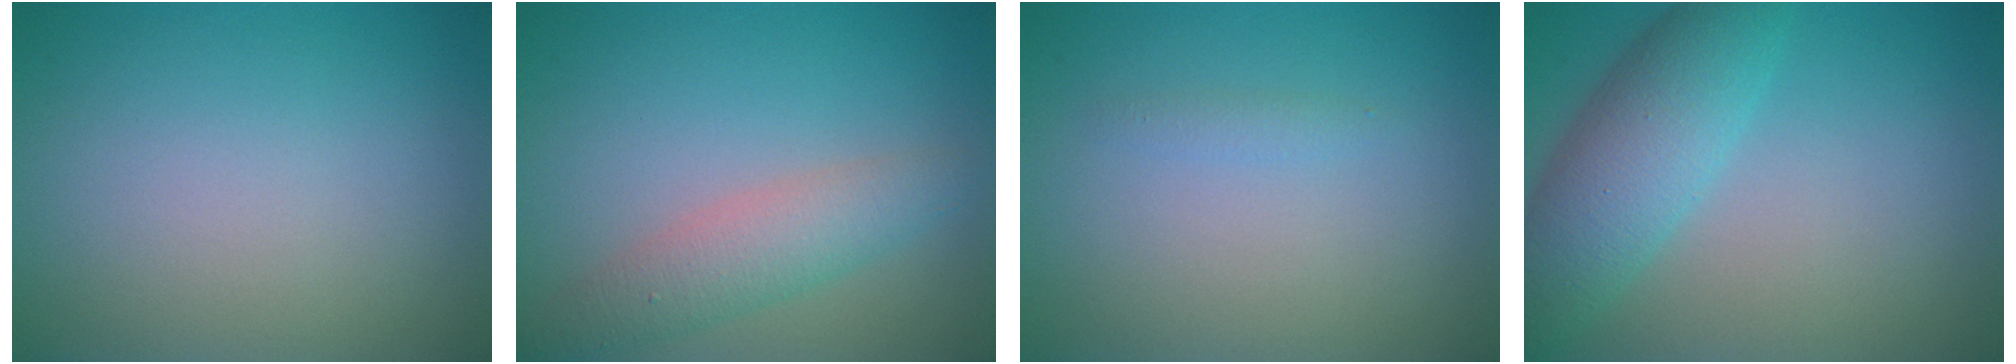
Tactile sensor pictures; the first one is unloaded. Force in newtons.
{"total": 3.4, "press": 3.4, "slide": 0.0}
{"total": 0.7, "press": 0.7, "slide": 0.0}
{"total": 5.7, "press": 5.7, "slide": 0.2}